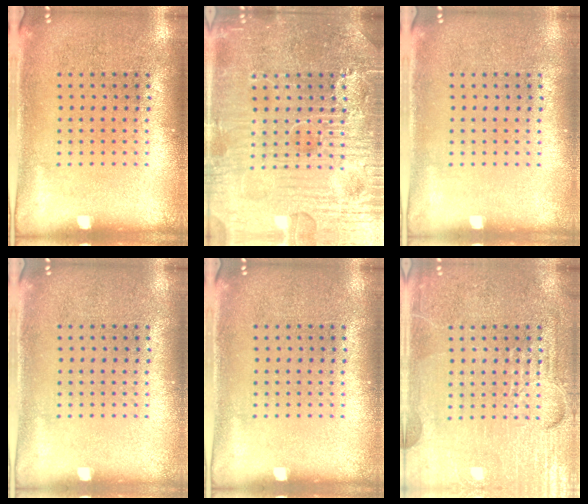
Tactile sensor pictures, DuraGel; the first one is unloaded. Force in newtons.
{"total": 6.8, "press": 6.8, "slide": 0.6}
{"total": 0.0}
{"total": 0.0}
{"total": 0.0}
{"total": 6.0, "press": 6.0, "slide": 0.7}